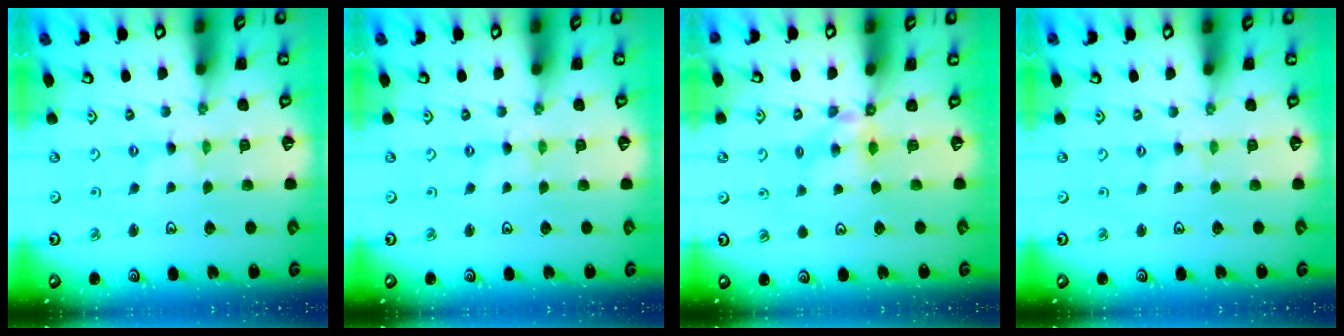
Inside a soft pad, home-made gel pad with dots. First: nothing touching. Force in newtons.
{"total": 0.0}
{"total": 5.4, "press": 5.4, "slide": 0.4}
{"total": 0.5, "press": 0.5, "slide": 0.1}